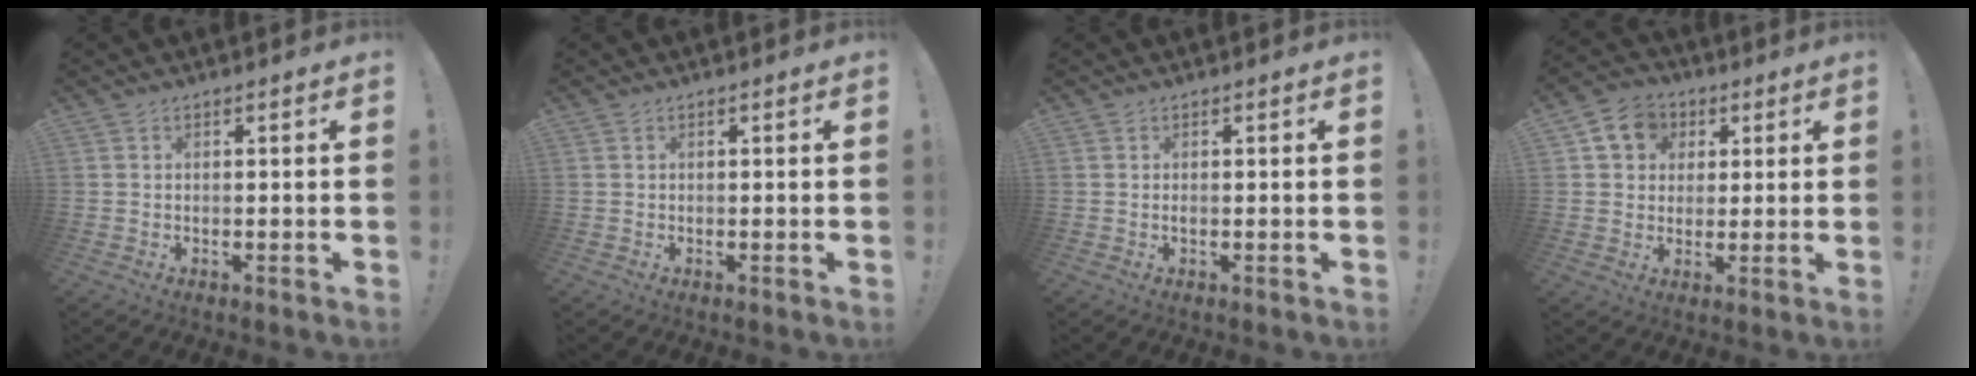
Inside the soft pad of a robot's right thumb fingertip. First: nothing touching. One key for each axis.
{"total": 0.0}
{"total": 0.0}
{"total": 9.0, "fx": 2.8, "fy": 7.9, "fz": 3.4, "tx": -0.046, "ty": -0.002, "tz": 0.058}